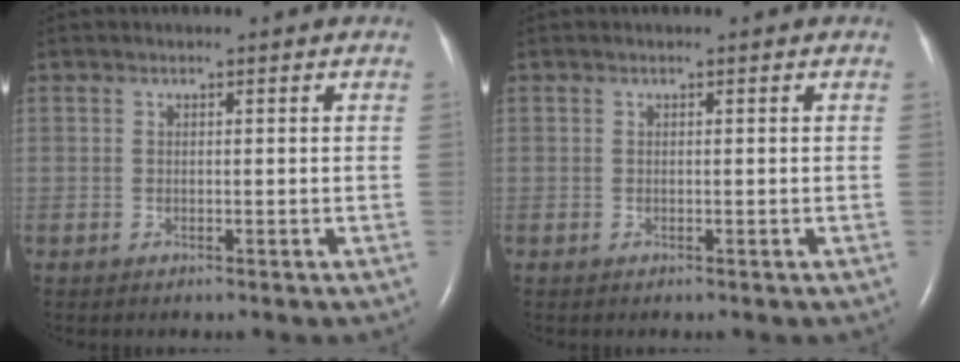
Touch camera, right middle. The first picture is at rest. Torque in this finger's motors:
{"motor_torque": [0.00, 0.00, 0.00, 0.00]}